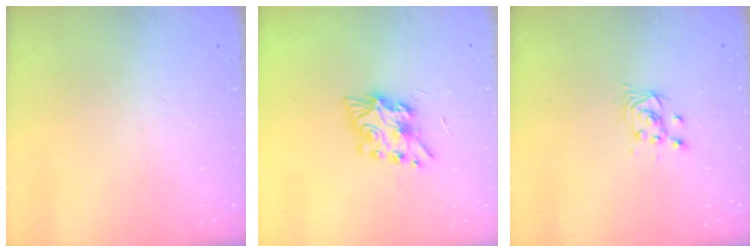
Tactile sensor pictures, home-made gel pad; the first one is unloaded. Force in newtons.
{"total": 8.3, "press": 8.2, "slide": 0.2}
{"total": 2.9, "press": 2.9, "slide": 0.1}